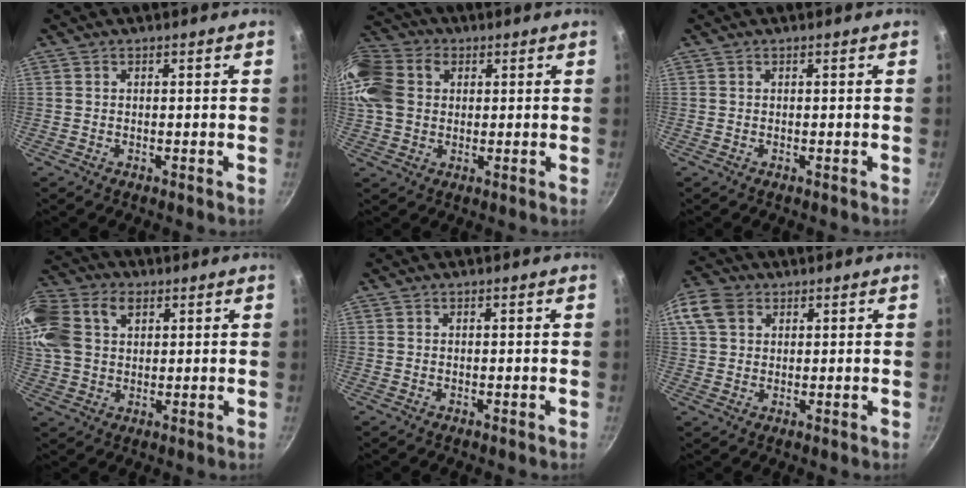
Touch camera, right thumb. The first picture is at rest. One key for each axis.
{"total": 19.8, "fx": 3.9, "fy": 15.7, "fz": 11.4, "tx": -0.271, "ty": 0.039, "tz": 0.062}
{"total": 0.0}
{"total": 22.4, "fx": 7.5, "fy": 16.0, "fz": 13.6, "tx": -0.344, "ty": 0.050, "tz": 0.134}
{"total": 0.0}
{"total": 8.8, "fx": 3.5, "fy": 6.6, "fz": 4.8, "tx": -0.092, "ty": 0.008, "tz": 0.059}